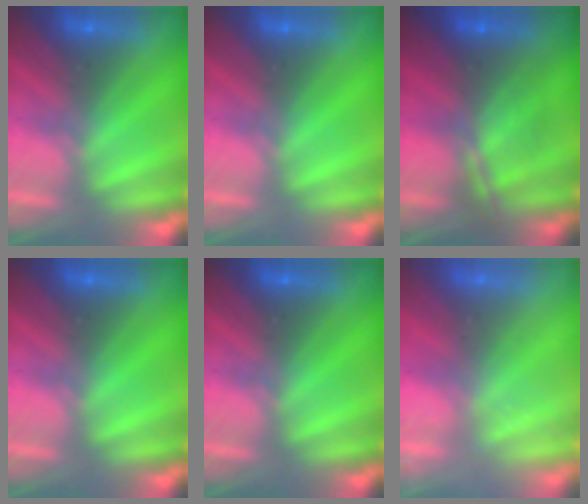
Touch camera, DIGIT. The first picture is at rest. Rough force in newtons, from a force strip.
{"total": 0.0}
{"total": 7.1}
{"total": 0.0}
{"total": 0.0}
{"total": 2.3}